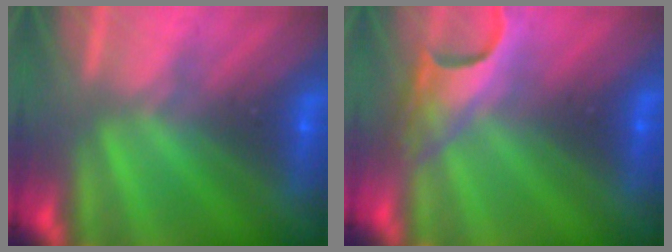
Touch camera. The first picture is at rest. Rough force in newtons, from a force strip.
{"total": 5.0}